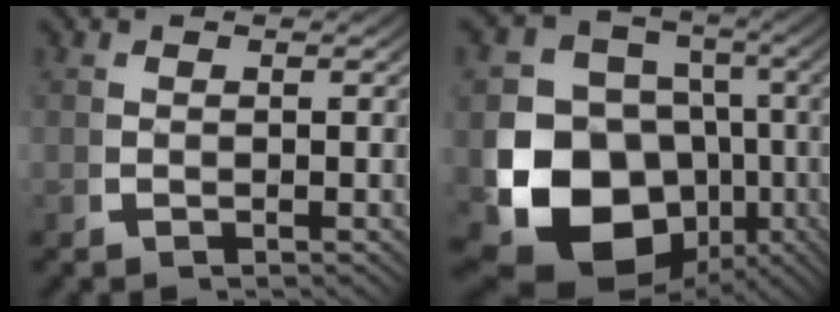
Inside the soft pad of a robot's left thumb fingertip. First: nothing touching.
{"total": 17.7, "force": [-4.6, 13.7, 10.3], "torque": [-0.218, -0.085, -0.051]}